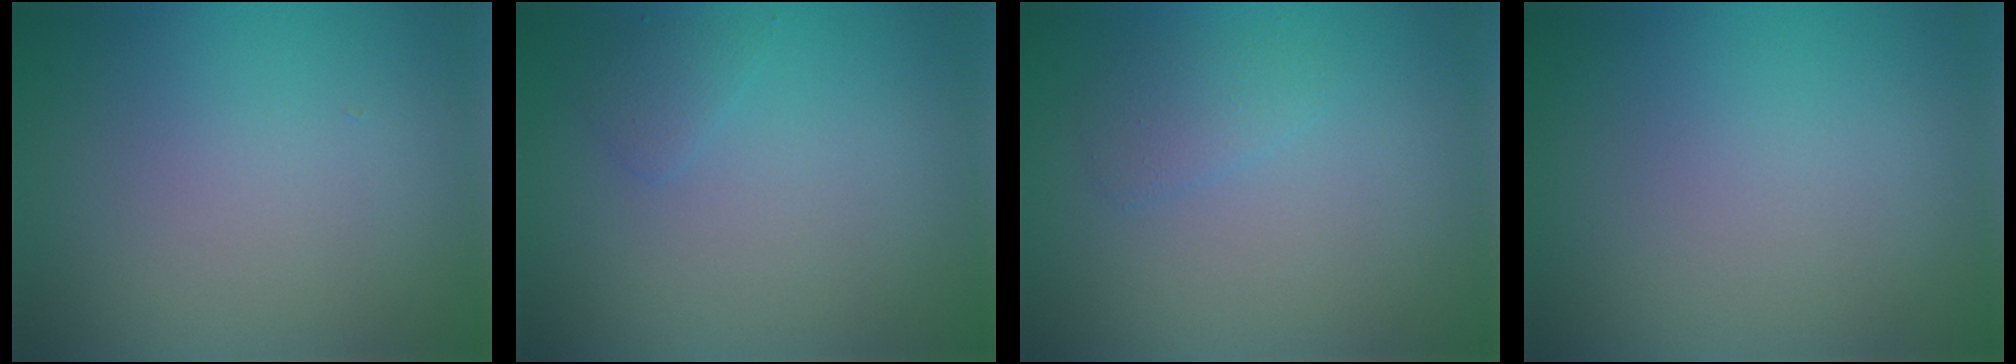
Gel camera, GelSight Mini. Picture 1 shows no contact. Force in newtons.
{"total": 1.0, "press": 1.0, "slide": 0.1}
{"total": 1.4, "press": 1.4, "slide": 0.1}
{"total": 0.0}